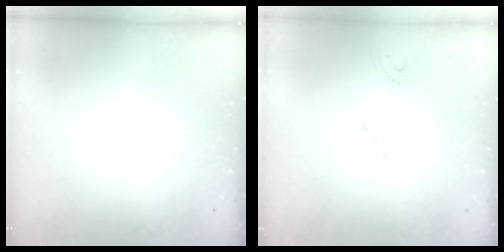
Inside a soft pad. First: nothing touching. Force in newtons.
{"total": 2.4, "press": 2.3, "slide": 0.3}